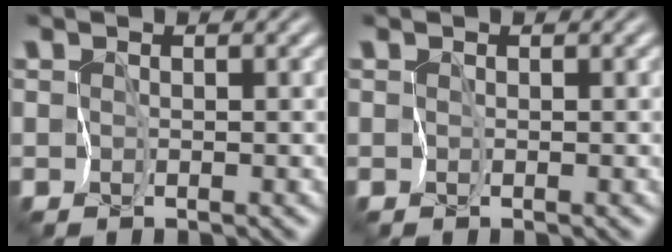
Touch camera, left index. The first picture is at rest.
{"total": 0.0}